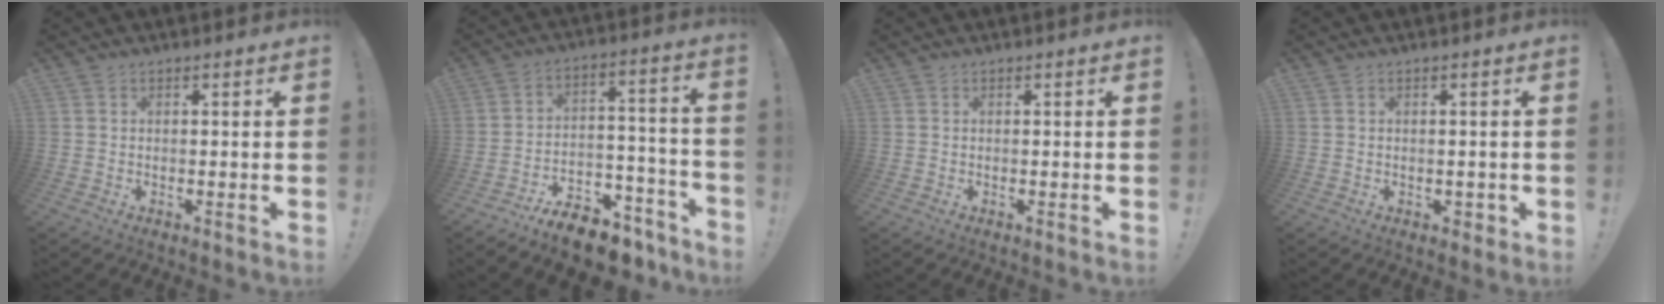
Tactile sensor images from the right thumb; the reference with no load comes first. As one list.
[{"total": 13.4, "force": [-10.9, 5.6, 5.3], "torque": [-0.045, 0.085, -0.185]}, {"total": 0.0}, {"total": 1.6, "force": [-0.2, 1.2, 1.0], "torque": [-0.008, 0.002, -0.003]}]